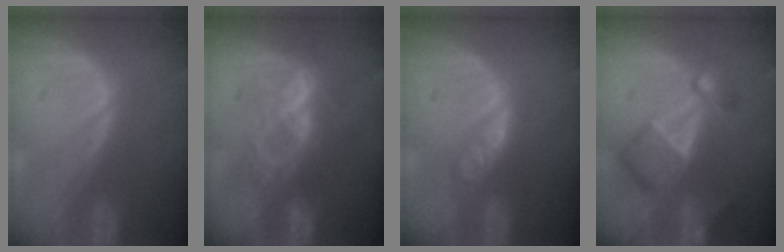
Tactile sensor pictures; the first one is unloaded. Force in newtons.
{"total": 6.9, "press": 6.0, "slide": 3.3}
{"total": 3.4, "press": 3.4, "slide": 0.2}
{"total": 7.9, "press": 6.8, "slide": 3.9}